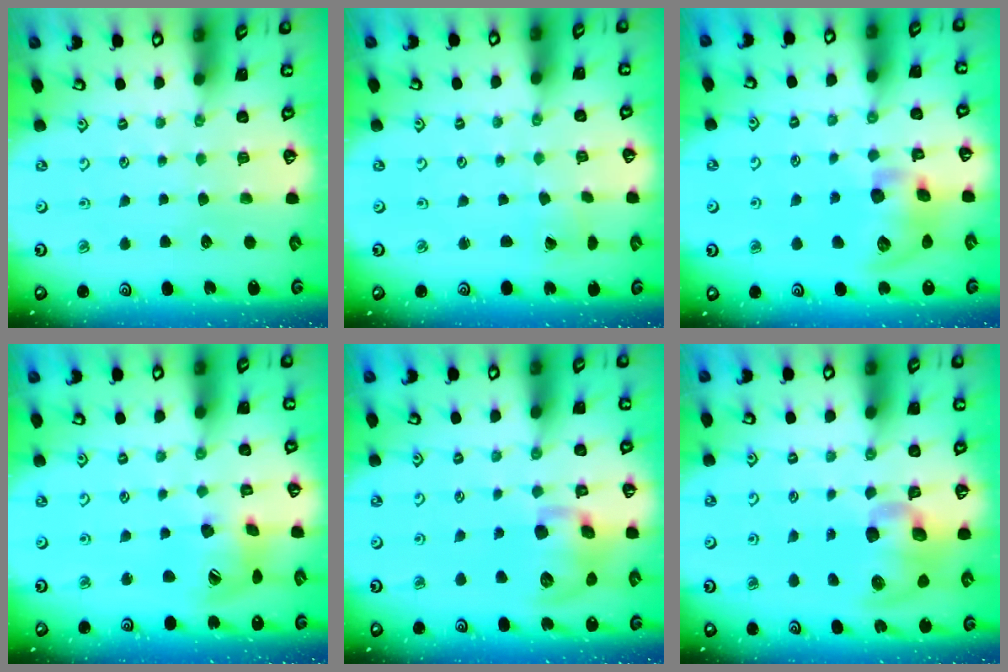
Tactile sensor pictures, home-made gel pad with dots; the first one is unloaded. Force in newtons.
{"total": 1.5, "press": 1.5, "slide": 0.0}
{"total": 13.1, "press": 13.0, "slide": 2.0}
{"total": 13.7, "press": 13.6, "slide": 1.6}
{"total": 12.1, "press": 12.0, "slide": 1.9}
{"total": 12.0, "press": 11.9, "slide": 1.9}